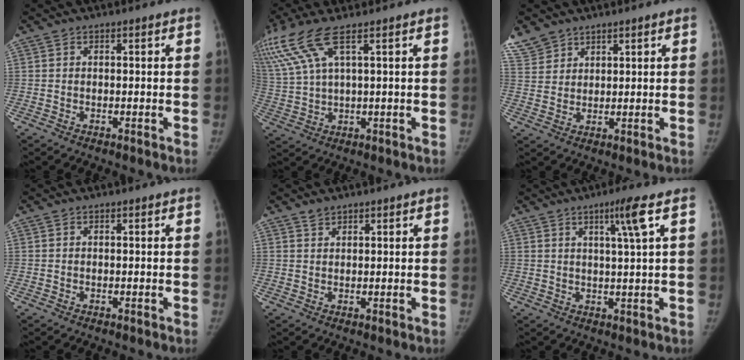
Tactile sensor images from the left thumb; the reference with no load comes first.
{"total": 11.6, "force": [6.5, 2.8, 9.1], "torque": [-0.236, -0.007, 0.138]}
{"total": 5.3, "force": [4.2, 3.1, 0.8], "torque": [0.001, -0.012, 0.091]}
{"total": 0.0}
{"total": 1.4, "force": [1.2, 0.7, 0.4], "torque": [0.002, -0.004, 0.023]}
{"total": 5.5, "force": [2.4, -0.9, 4.8], "torque": [-0.084, -0.011, 0.043]}